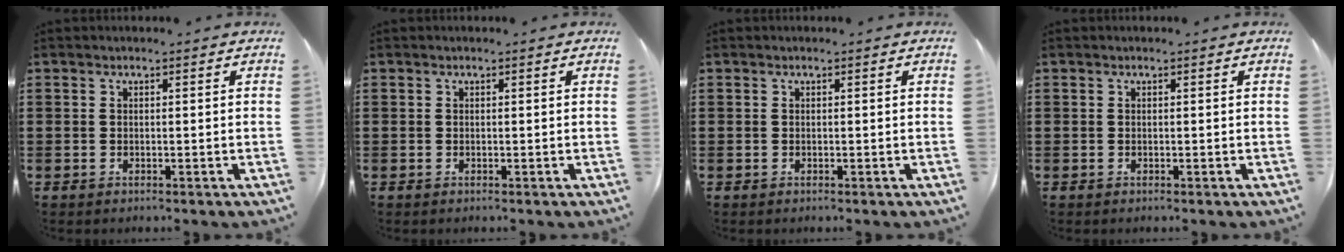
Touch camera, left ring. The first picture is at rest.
{"total": 0.0}
{"total": 0.0}
{"total": 0.0}